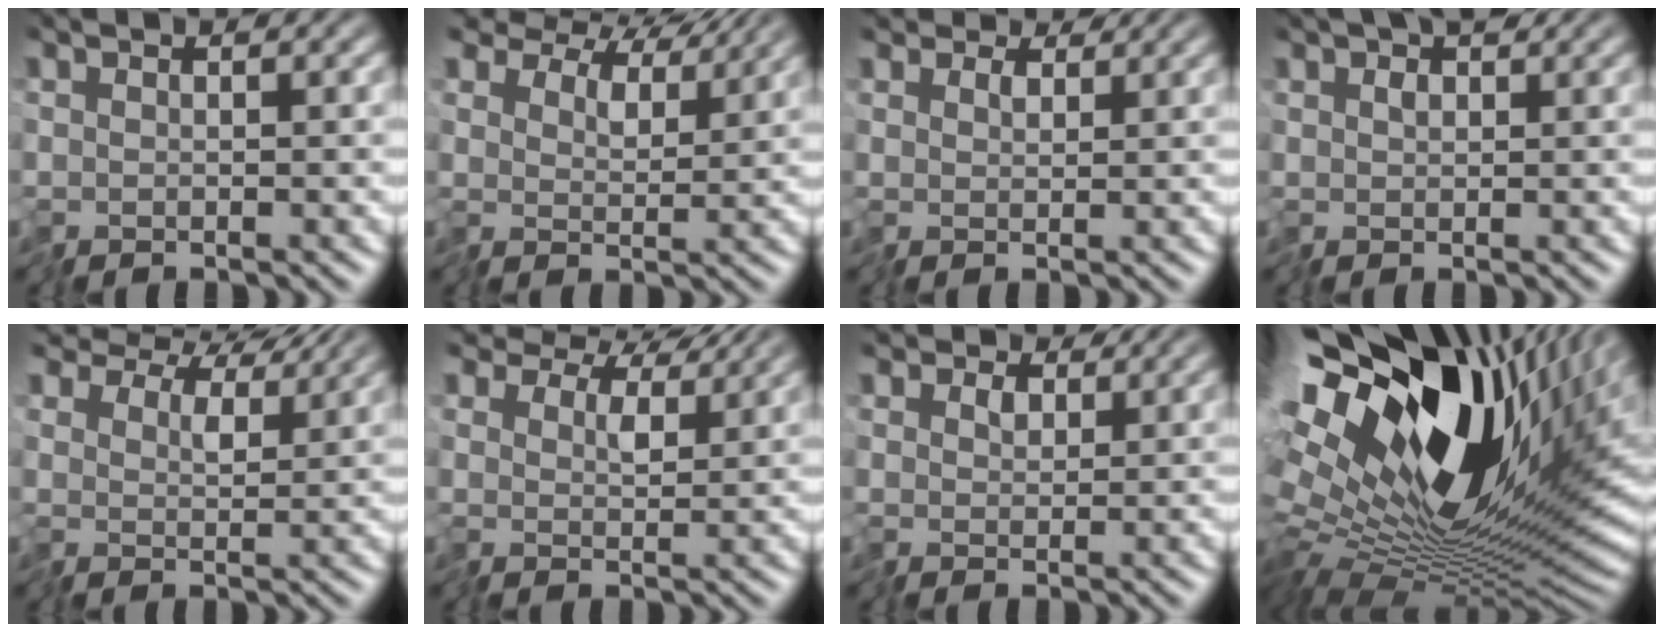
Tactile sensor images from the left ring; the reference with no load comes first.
{"total": 9.1, "force": [7.4, 4.0, 3.3], "torque": [-0.094, 0.011, 0.117]}
{"total": 2.0, "force": [1.6, 1.0, 0.5], "torque": [-0.016, 0.003, 0.020]}
{"total": 2.9, "force": [1.5, 1.5, 1.9], "torque": [-0.034, 0.010, 0.020]}
{"total": 8.3, "force": [6.9, 3.4, 3.1], "torque": [-0.080, 0.011, 0.101]}
{"total": 7.4, "force": [5.7, 3.6, 3.1], "torque": [-0.079, 0.011, 0.082]}
{"total": 2.0, "force": [1.3, 1.4, 0.6], "torque": [-0.023, 0.000, 0.014]}
{"total": 18.0, "force": [4.4, 8.3, 15.4], "torque": [-0.268, -0.018, 0.089]}